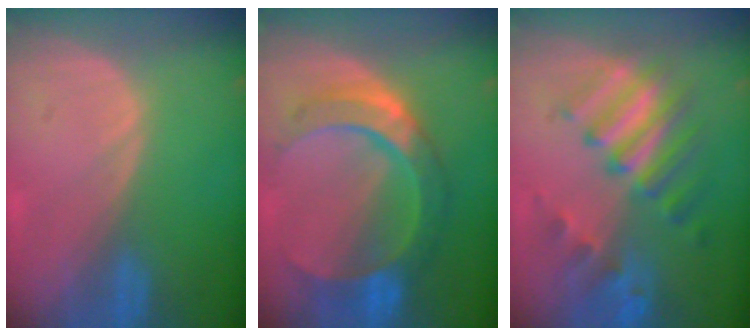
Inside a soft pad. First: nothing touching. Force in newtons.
{"total": 9.5, "press": 9.5, "slide": 0.9}
{"total": 9.4, "press": 8.3, "slide": 4.3}